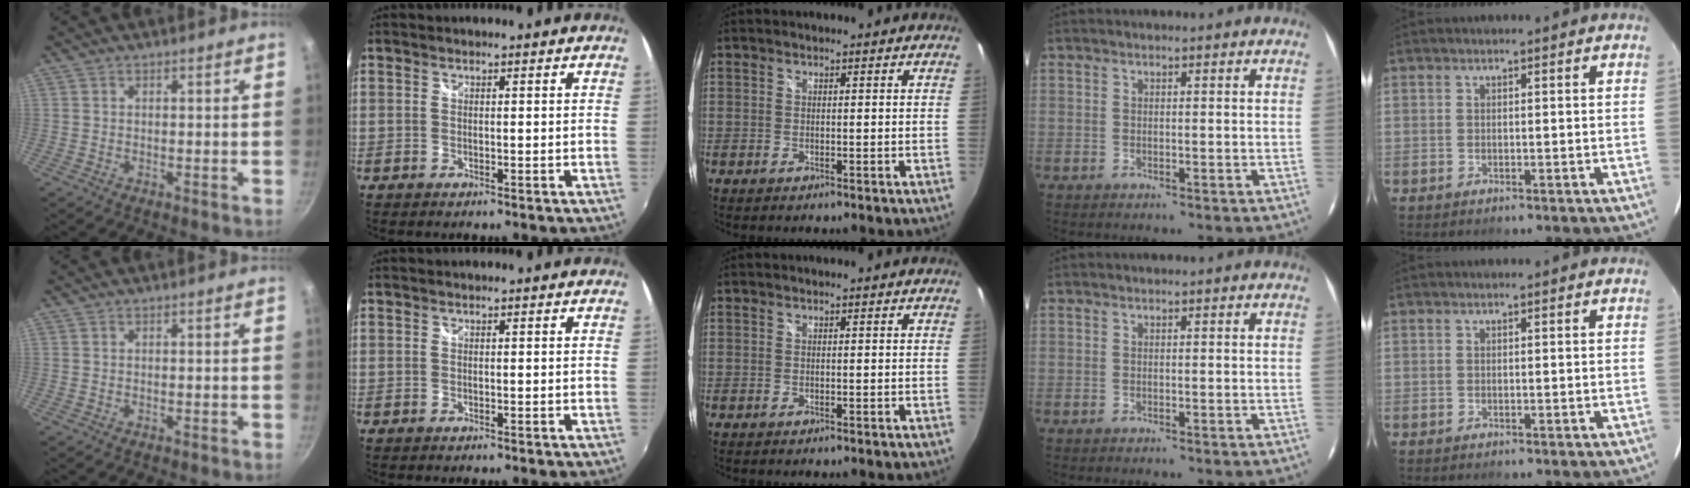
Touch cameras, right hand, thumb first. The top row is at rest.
{}